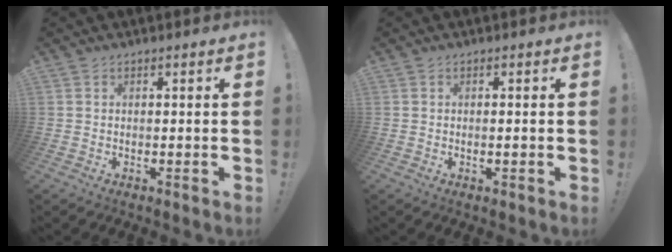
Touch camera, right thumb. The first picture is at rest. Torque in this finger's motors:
{"motor_torque": [-0.22, -0.09, -0.07, 0.15, -0.05]}